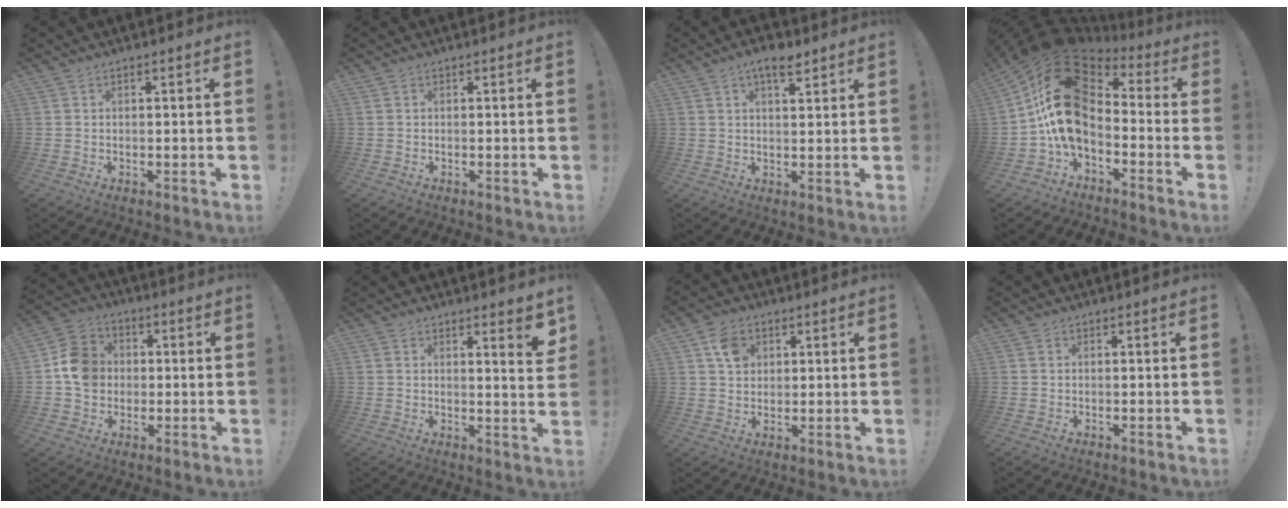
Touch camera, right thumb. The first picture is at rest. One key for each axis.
{"total": 0.0}
{"total": 5.6, "fx": 3.6, "fy": 1.7, "fz": 3.9, "tx": -0.052, "ty": -0.018, "tz": 0.057}
{"total": 19.9, "fx": 1.3, "fy": 12.4, "fz": 15.5, "tx": -0.303, "ty": -0.005, "tz": 0.029}
{"total": 10.3, "fx": -0.1, "fy": 9.3, "fz": 4.5, "tx": -0.065, "ty": 0.021, "tz": 0.006}
{"total": 4.4, "fx": 3.0, "fy": -0.2, "fz": 3.1, "tx": -0.031, "ty": -0.030, "tz": 0.045}
{"total": 6.6, "fx": 2.9, "fy": 5.3, "fz": 2.8, "tx": -0.044, "ty": 0.001, "tz": 0.054}
{"total": 0.0}